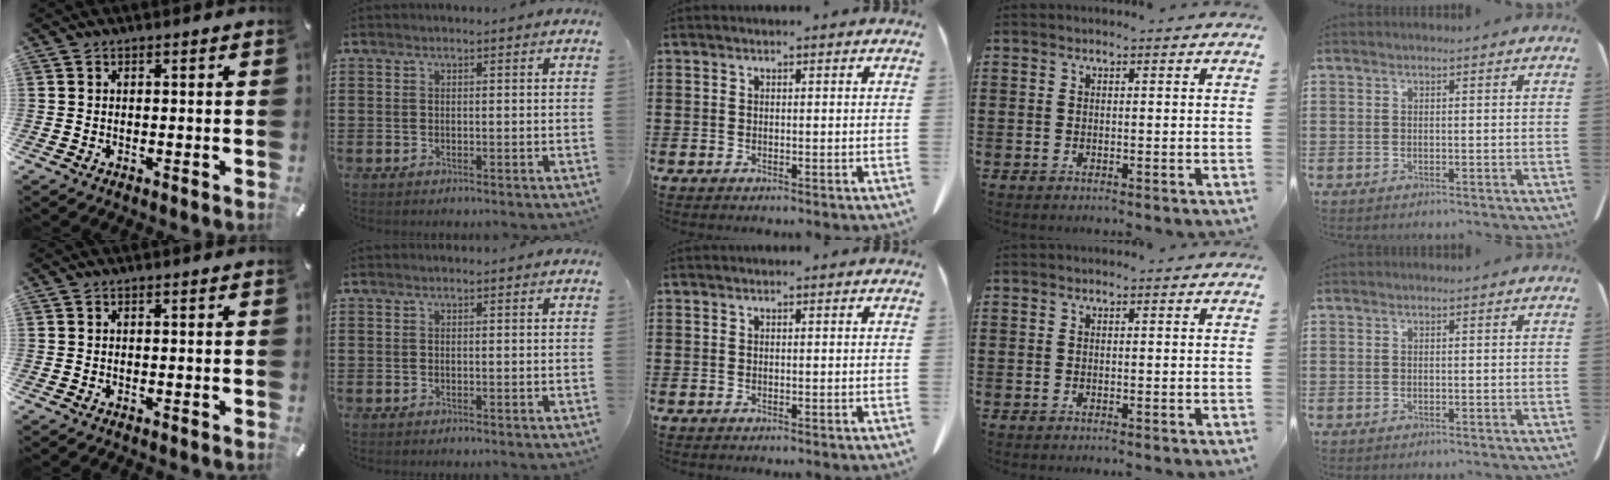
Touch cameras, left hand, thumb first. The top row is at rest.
{}